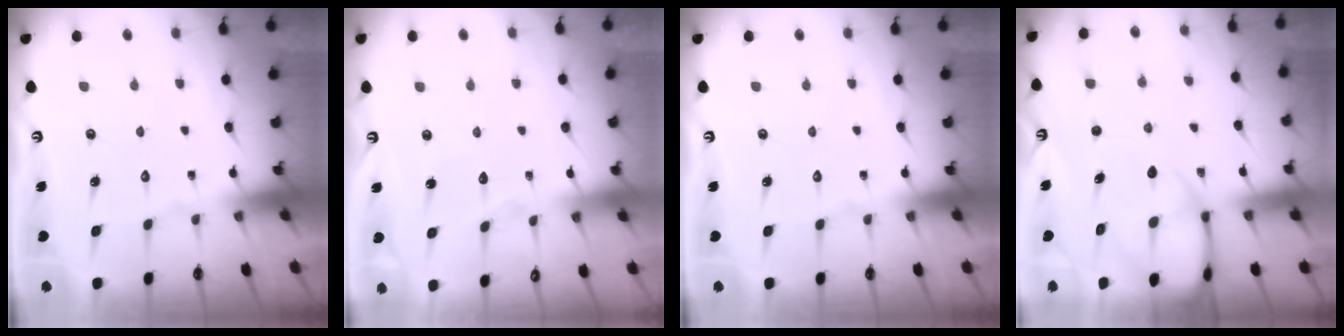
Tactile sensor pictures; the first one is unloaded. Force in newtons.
{"total": 4.5, "press": 4.5, "slide": 0.4}
{"total": 0.0}
{"total": 8.7, "press": 8.6, "slide": 1.2}